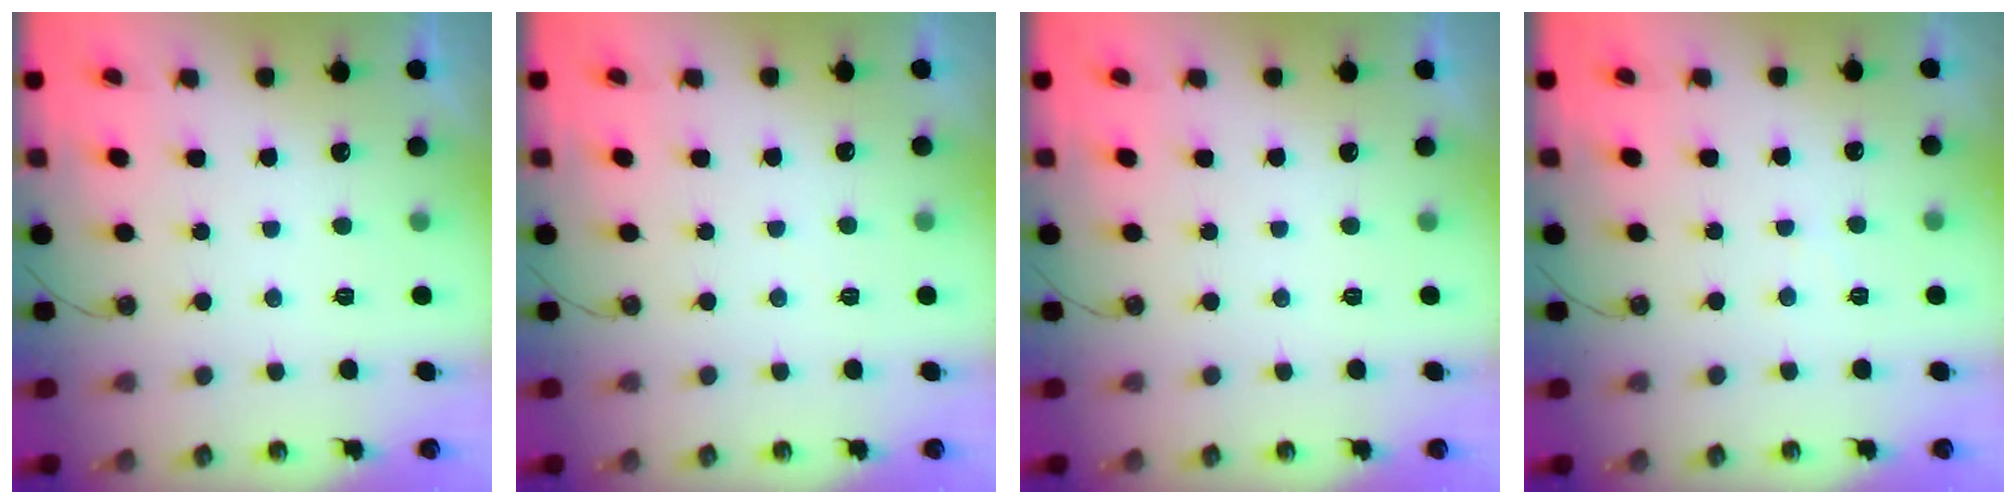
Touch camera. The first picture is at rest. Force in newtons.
{"total": 2.9, "press": 2.9, "slide": 0.5}
{"total": 0.0}
{"total": 3.4, "press": 3.4, "slide": 0.5}